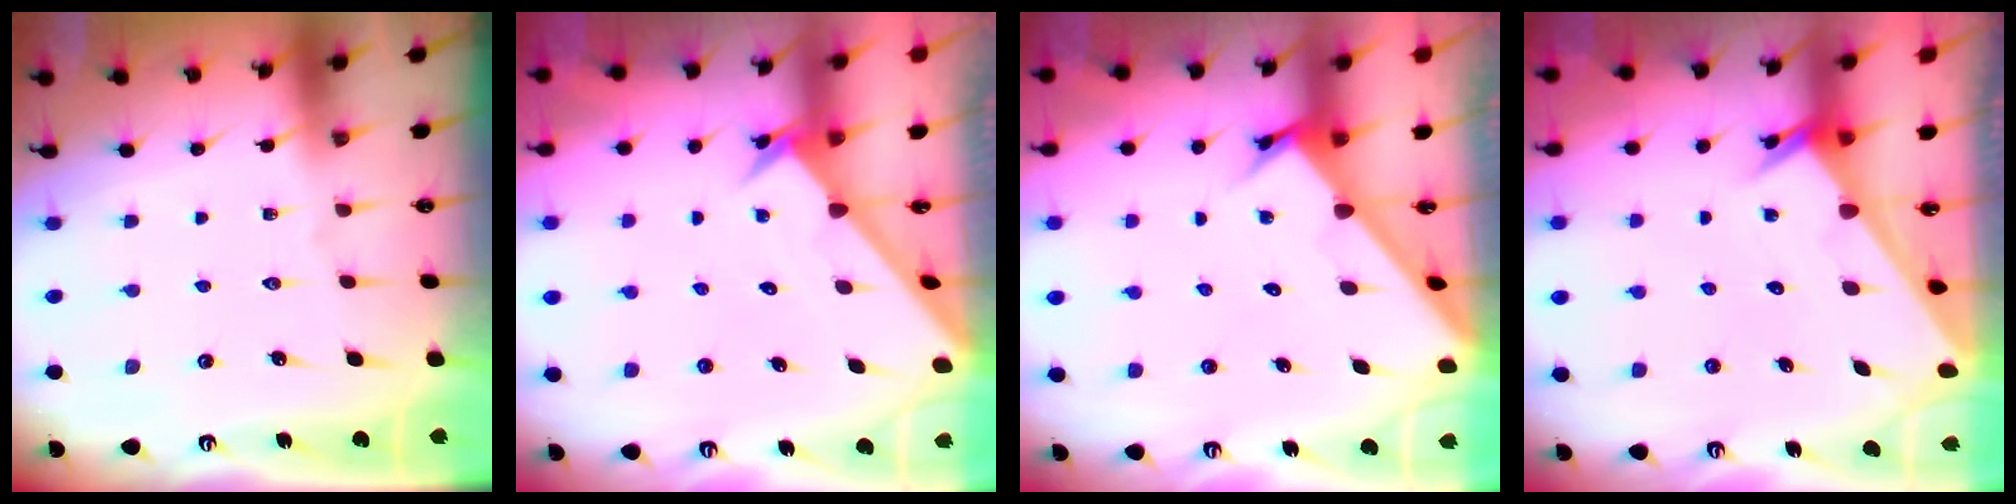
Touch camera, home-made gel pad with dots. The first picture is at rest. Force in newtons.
{"total": 2.6, "press": 2.6, "slide": 0.2}
{"total": 2.8, "press": 2.8, "slide": 0.2}
{"total": 2.1, "press": 2.1, "slide": 0.2}